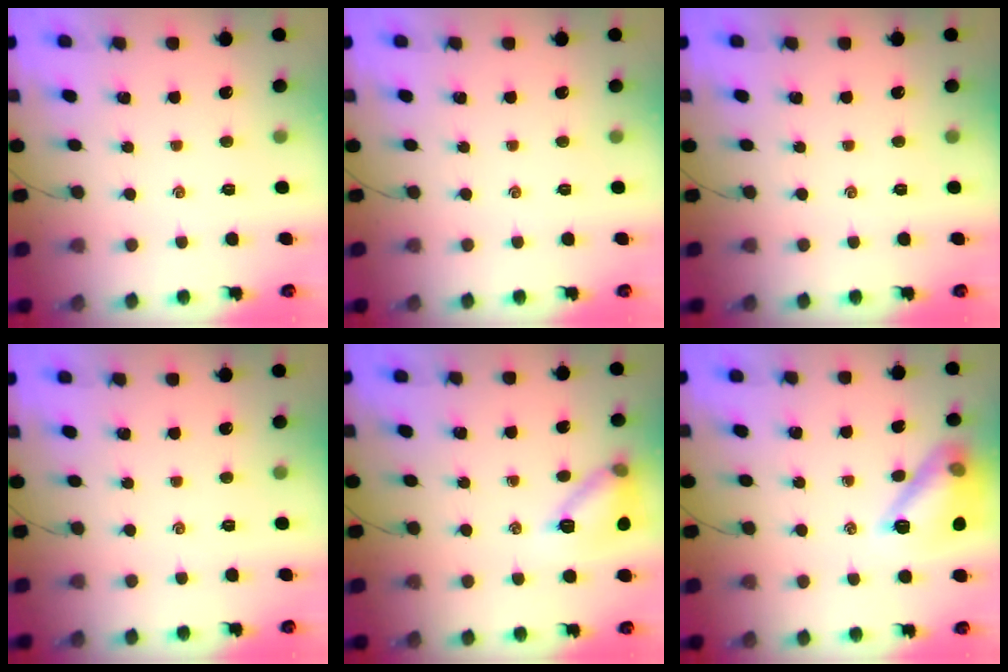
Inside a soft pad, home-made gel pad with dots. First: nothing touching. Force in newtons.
{"total": 0.0}
{"total": 0.0}
{"total": 0.0}
{"total": 13.5, "press": 13.5, "slide": 1.1}
{"total": 15.0, "press": 15.0, "slide": 0.1}